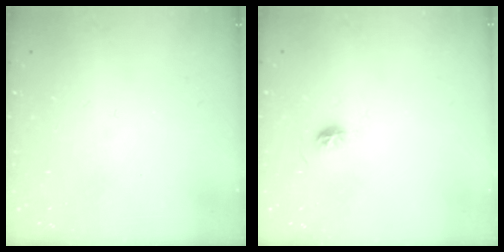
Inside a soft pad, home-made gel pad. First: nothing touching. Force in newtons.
{"total": 5.3, "press": 5.2, "slide": 1.0}